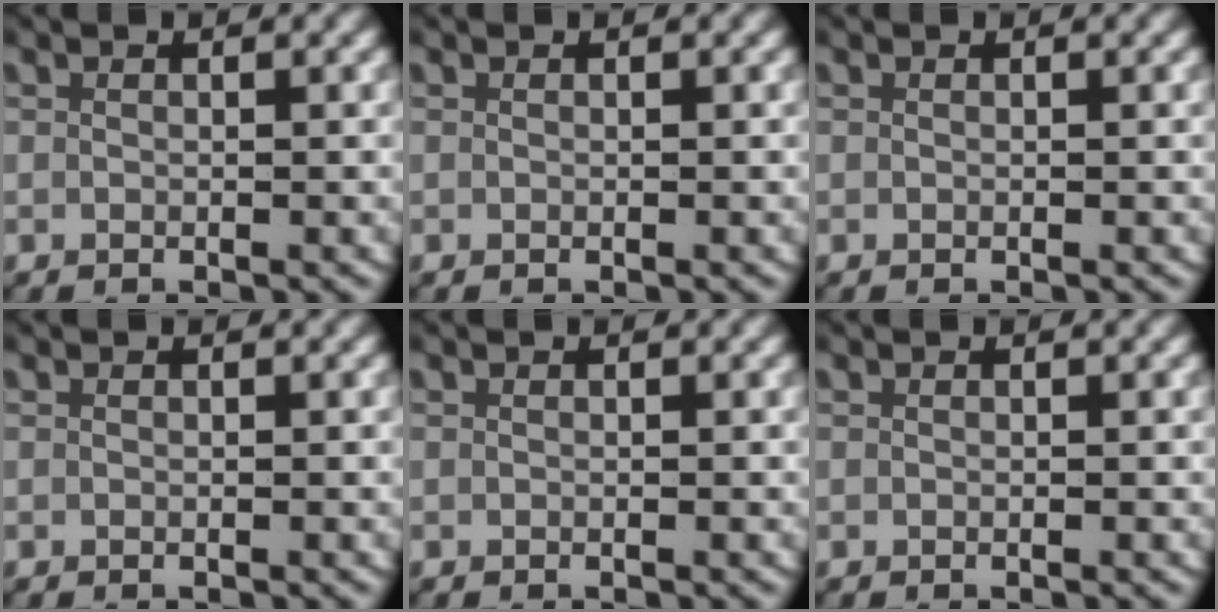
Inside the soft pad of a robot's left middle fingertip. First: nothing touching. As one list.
[{"total": 0.0}, {"total": 0.0}, {"total": 0.0}, {"total": 0.0}, {"total": 0.0}]